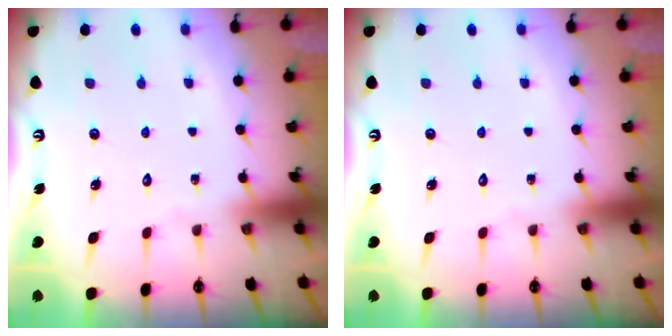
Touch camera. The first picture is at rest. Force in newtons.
{"total": 0.0}